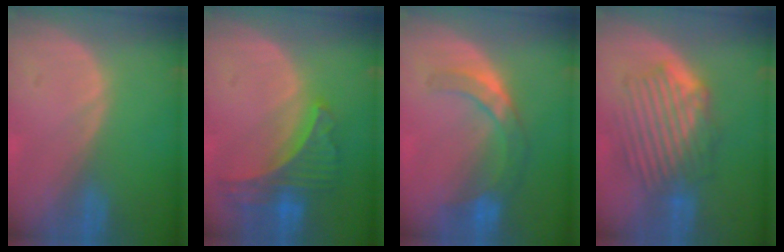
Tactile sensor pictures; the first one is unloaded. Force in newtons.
{"total": 7.8, "press": 6.9, "slide": 3.6}
{"total": 7.3, "press": 6.4, "slide": 3.4}
{"total": 9.0, "press": 8.2, "slide": 3.6}